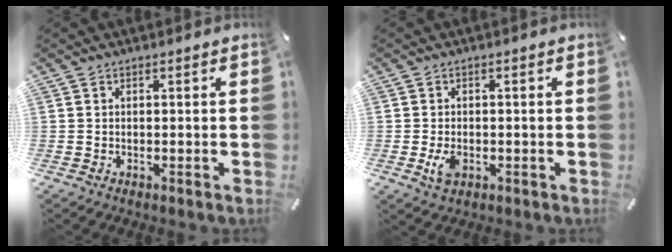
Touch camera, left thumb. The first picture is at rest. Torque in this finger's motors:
{"motor_torque": [0.71, 0.73, 0.60, 0.27, 0.20]}